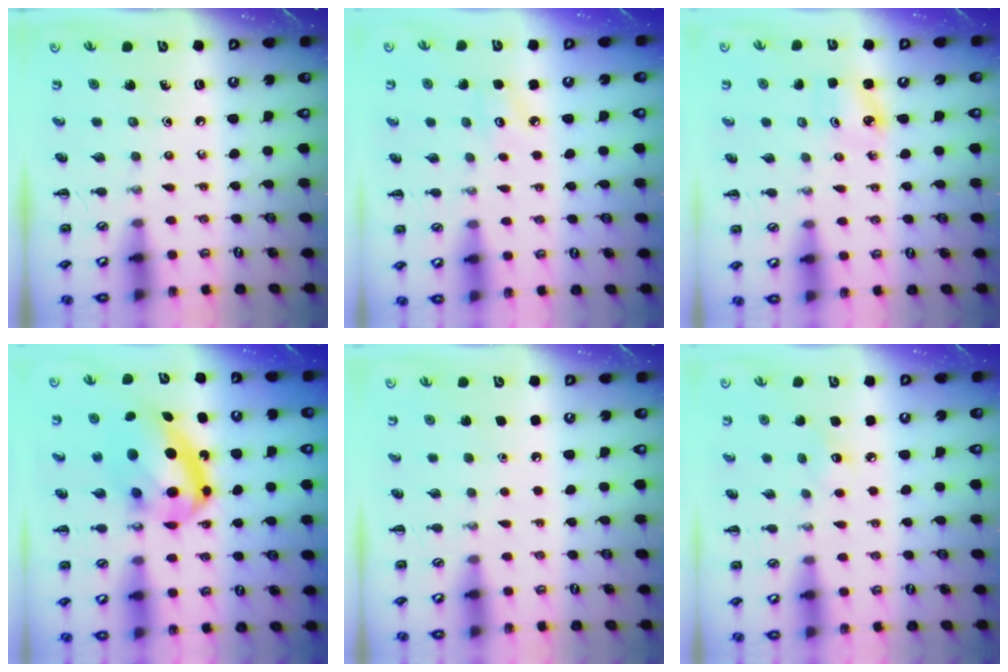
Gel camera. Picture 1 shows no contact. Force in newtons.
{"total": 3.0, "press": 2.9, "slide": 0.8}
{"total": 2.2, "press": 2.2, "slide": 0.3}
{"total": 16.6, "press": 16.2, "slide": 3.9}
{"total": 1.6, "press": 1.6, "slide": 0.1}
{"total": 5.6, "press": 5.5, "slide": 1.0}